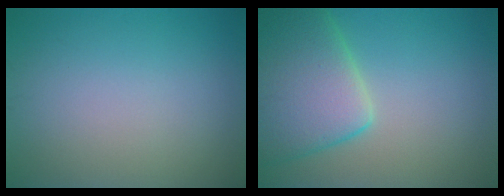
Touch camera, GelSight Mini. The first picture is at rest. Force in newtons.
{"total": 8.2, "press": 8.2, "slide": 0.5}